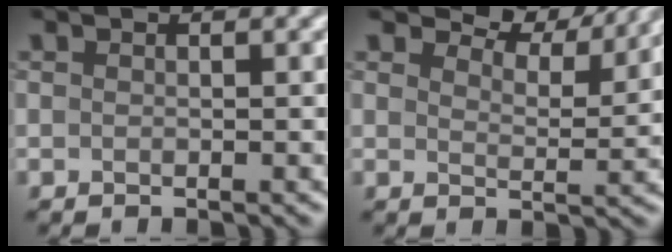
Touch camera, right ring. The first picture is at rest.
{"total": 5.3, "force": [4.8, 1.3, 1.9], "torque": [-0.037, 0.004, 0.064]}